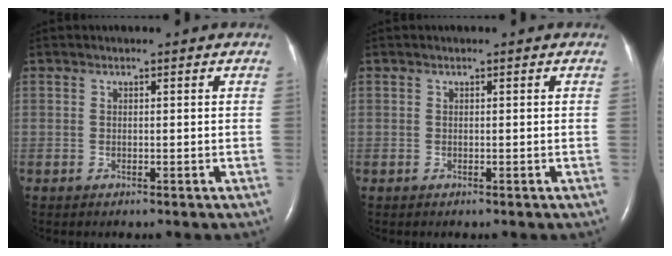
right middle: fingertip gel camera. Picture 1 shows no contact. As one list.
[{"total": 0.0}]